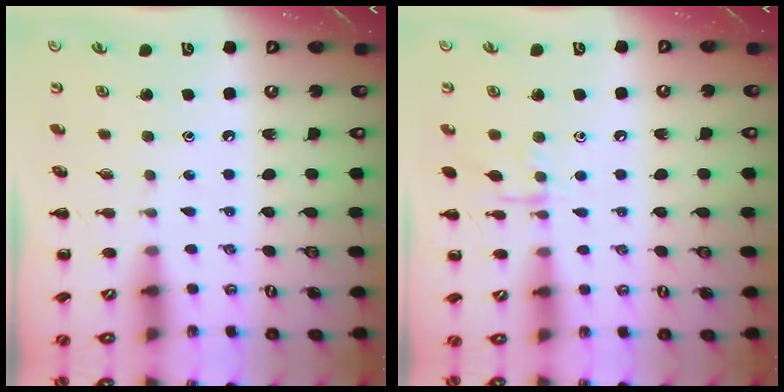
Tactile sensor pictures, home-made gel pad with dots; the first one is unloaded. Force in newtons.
{"total": 7.5, "press": 7.4, "slide": 1.0}